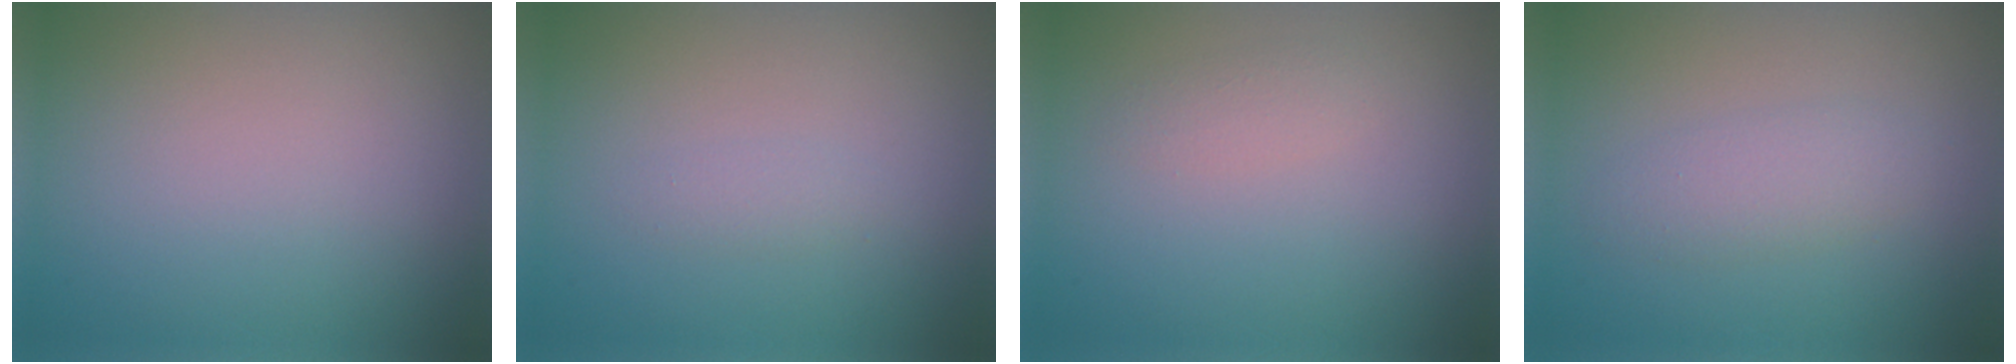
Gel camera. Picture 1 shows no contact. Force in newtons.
{"total": 0.8, "press": 0.8, "slide": 0.1}
{"total": 1.1, "press": 1.1, "slide": 0.1}
{"total": 2.2, "press": 2.2, "slide": 0.2}